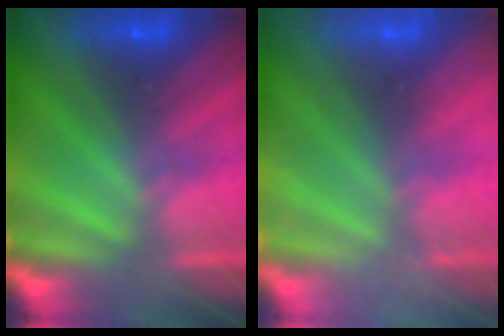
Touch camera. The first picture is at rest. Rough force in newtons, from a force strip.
{"total": 2.7}